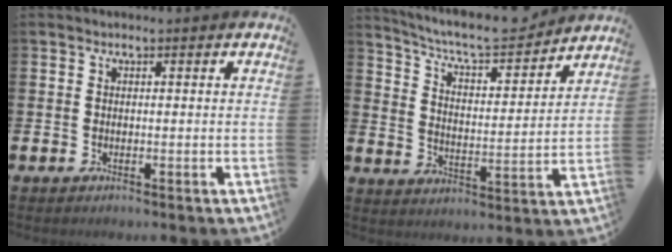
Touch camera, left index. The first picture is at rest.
{"total": 8.3, "force": [7.6, 1.5, 2.9], "torque": [-0.083, -0.050, 0.130]}